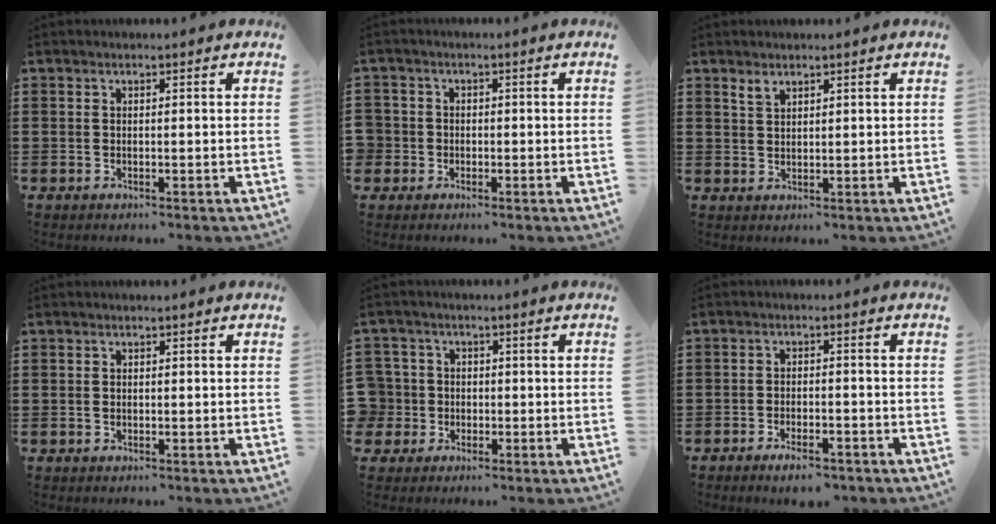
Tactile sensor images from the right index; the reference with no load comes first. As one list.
[{"total": 2.2, "force": [-0.7, 2.1, 0.2], "torque": [-0.024, 0.003, -0.020]}, {"total": 1.7, "force": [1.4, 0.6, 0.6], "torque": [-0.016, -0.001, 0.028]}, {"total": 0.0}, {"total": 4.5, "force": [-0.9, 4.3, 0.7], "torque": [-0.054, 0.003, -0.027]}, {"total": 3.2, "force": [-2.7, 0.5, 1.5], "torque": [-0.028, 0.002, -0.051]}]